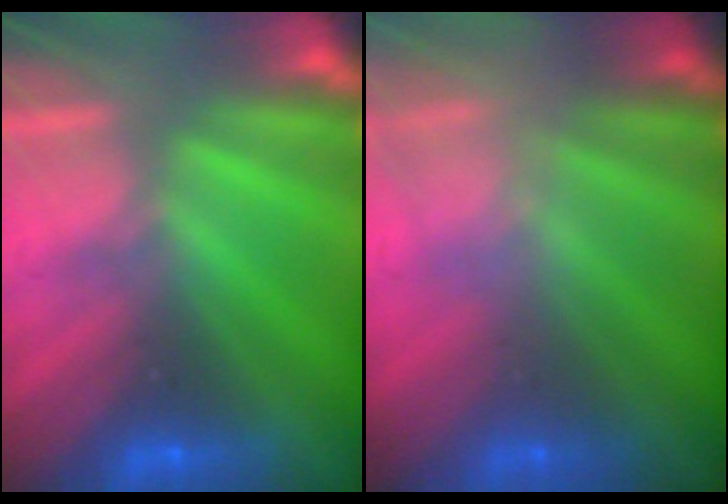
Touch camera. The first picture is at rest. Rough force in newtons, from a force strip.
{"total": 2.3}